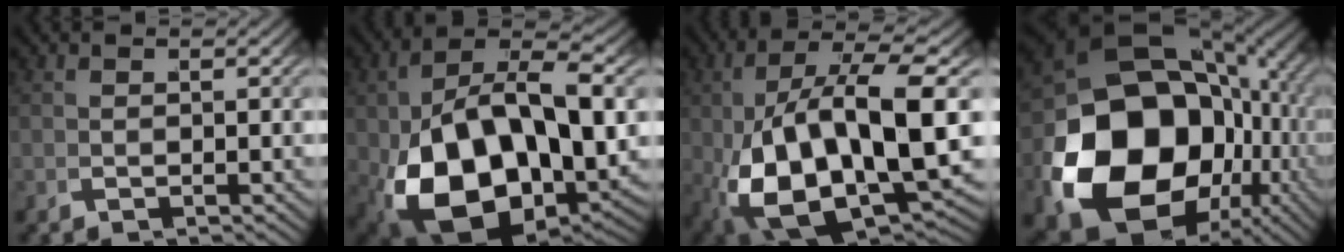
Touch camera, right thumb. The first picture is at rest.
{"total": 19.8, "force": [-2.3, 12.7, 15.1], "torque": [-0.299, -0.069, 0.002]}
{"total": 18.0, "force": [-2.6, 10.8, 14.2], "torque": [-0.291, -0.056, -0.003]}
{"total": 24.8, "force": [-3.2, 16.7, 18.1], "torque": [-0.350, -0.059, -0.021]}